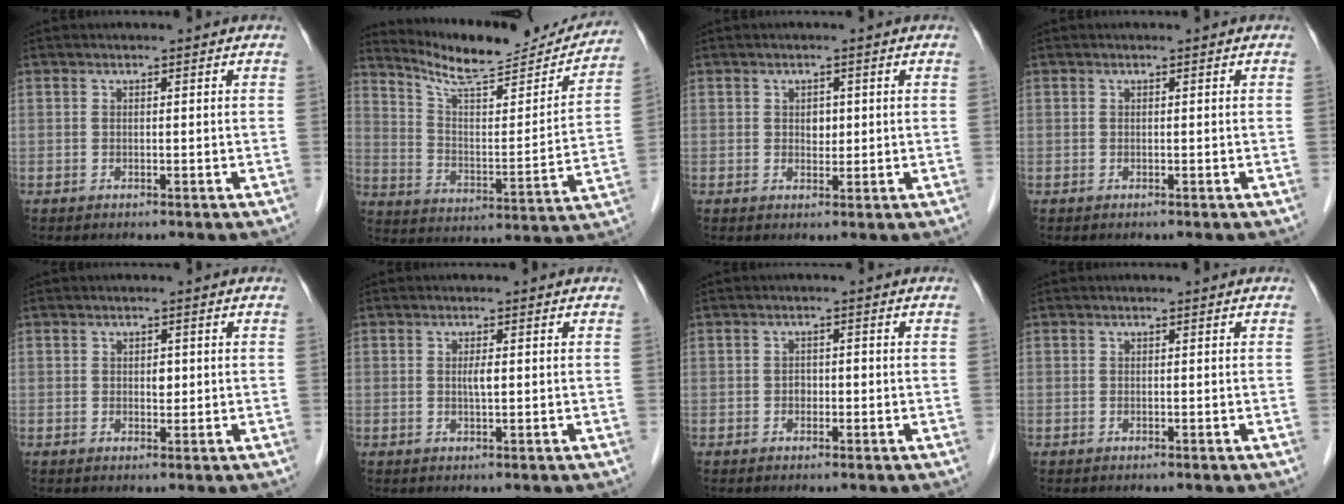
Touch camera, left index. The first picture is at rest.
{"total": 18.8, "force": [17.7, 2.3, 5.8], "torque": [-0.100, -0.034, 0.261]}
{"total": 1.8, "force": [0.4, 1.3, 1.1], "torque": [-0.015, -0.001, 0.006]}
{"total": 0.0}
{"total": 1.4, "force": [0.2, 0.9, 1.0], "torque": [-0.014, 0.000, 0.004]}
{"total": 1.4, "force": [0.2, 0.2, 1.4], "torque": [-0.027, 0.000, 0.003]}
{"total": 1.3, "force": [-0.4, 1.0, 0.7], "torque": [-0.009, 0.005, -0.006]}
{"total": 0.0}